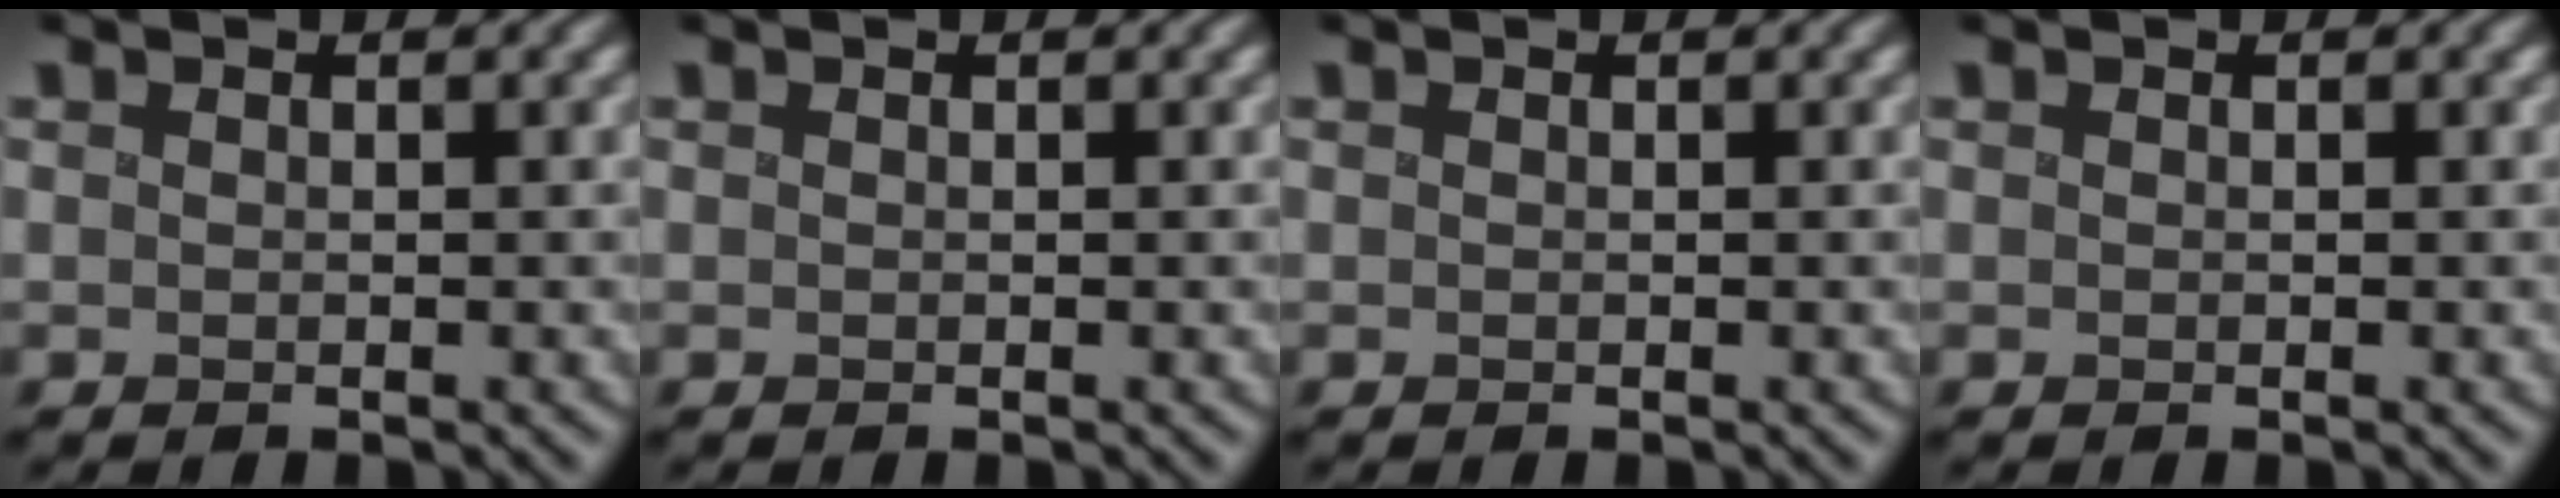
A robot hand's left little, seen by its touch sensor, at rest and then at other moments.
{"total": 0.0}
{"total": 0.0}
{"total": 0.0}